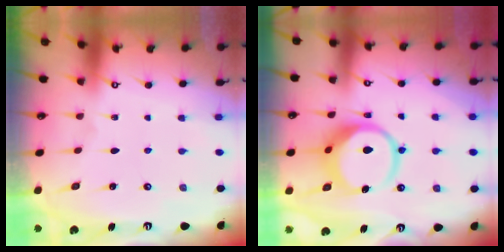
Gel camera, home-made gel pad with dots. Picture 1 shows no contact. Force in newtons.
{"total": 11.6, "press": 11.5, "slide": 1.5}